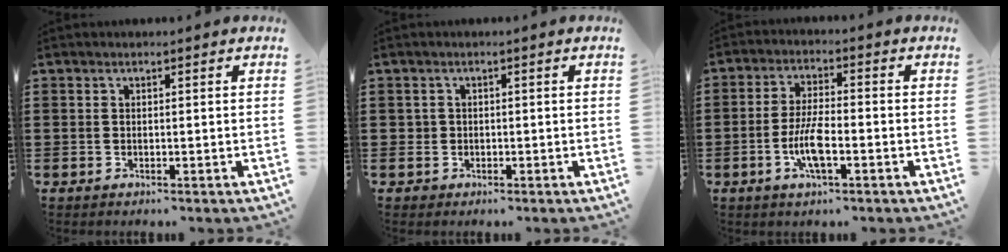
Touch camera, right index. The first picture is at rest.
{"total": 1.1, "force": [-0.2, 1.1, 0.0], "torque": [-0.003, 0.006, -0.007]}
{"total": 6.6, "force": [-2.2, 1.8, 5.9], "torque": [-0.133, -0.007, -0.047]}